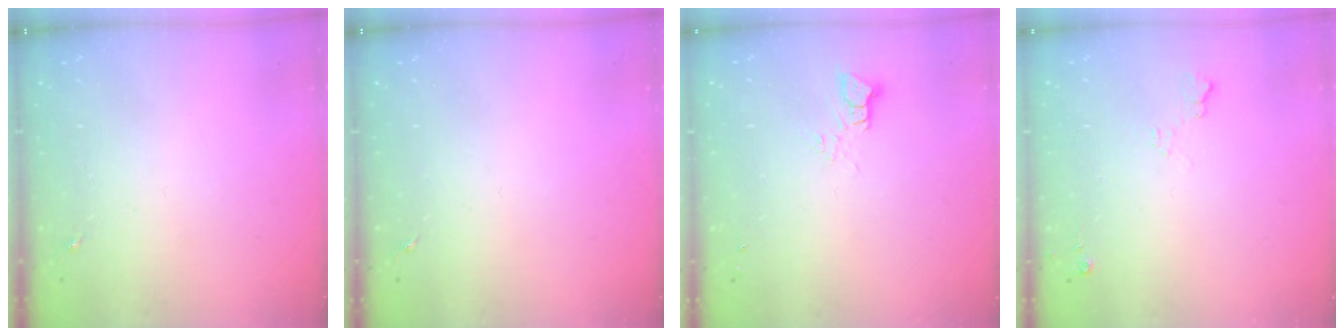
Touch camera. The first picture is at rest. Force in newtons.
{"total": 0.0}
{"total": 3.4, "press": 3.4, "slide": 0.1}
{"total": 6.0, "press": 6.0, "slide": 1.0}